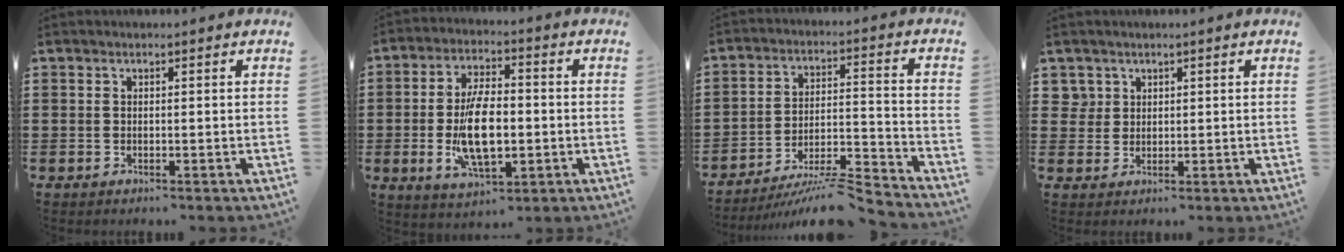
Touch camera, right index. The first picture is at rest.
{"total": 10.7, "force": [-1.5, 4.9, 9.4], "torque": [-0.194, -0.008, -0.030]}
{"total": 7.6, "force": [-7.0, 0.2, 2.9], "torque": [-0.043, 0.005, -0.135]}
{"total": 2.7, "force": [1.4, 2.3, 0.1], "torque": [-0.013, 0.010, 0.028]}